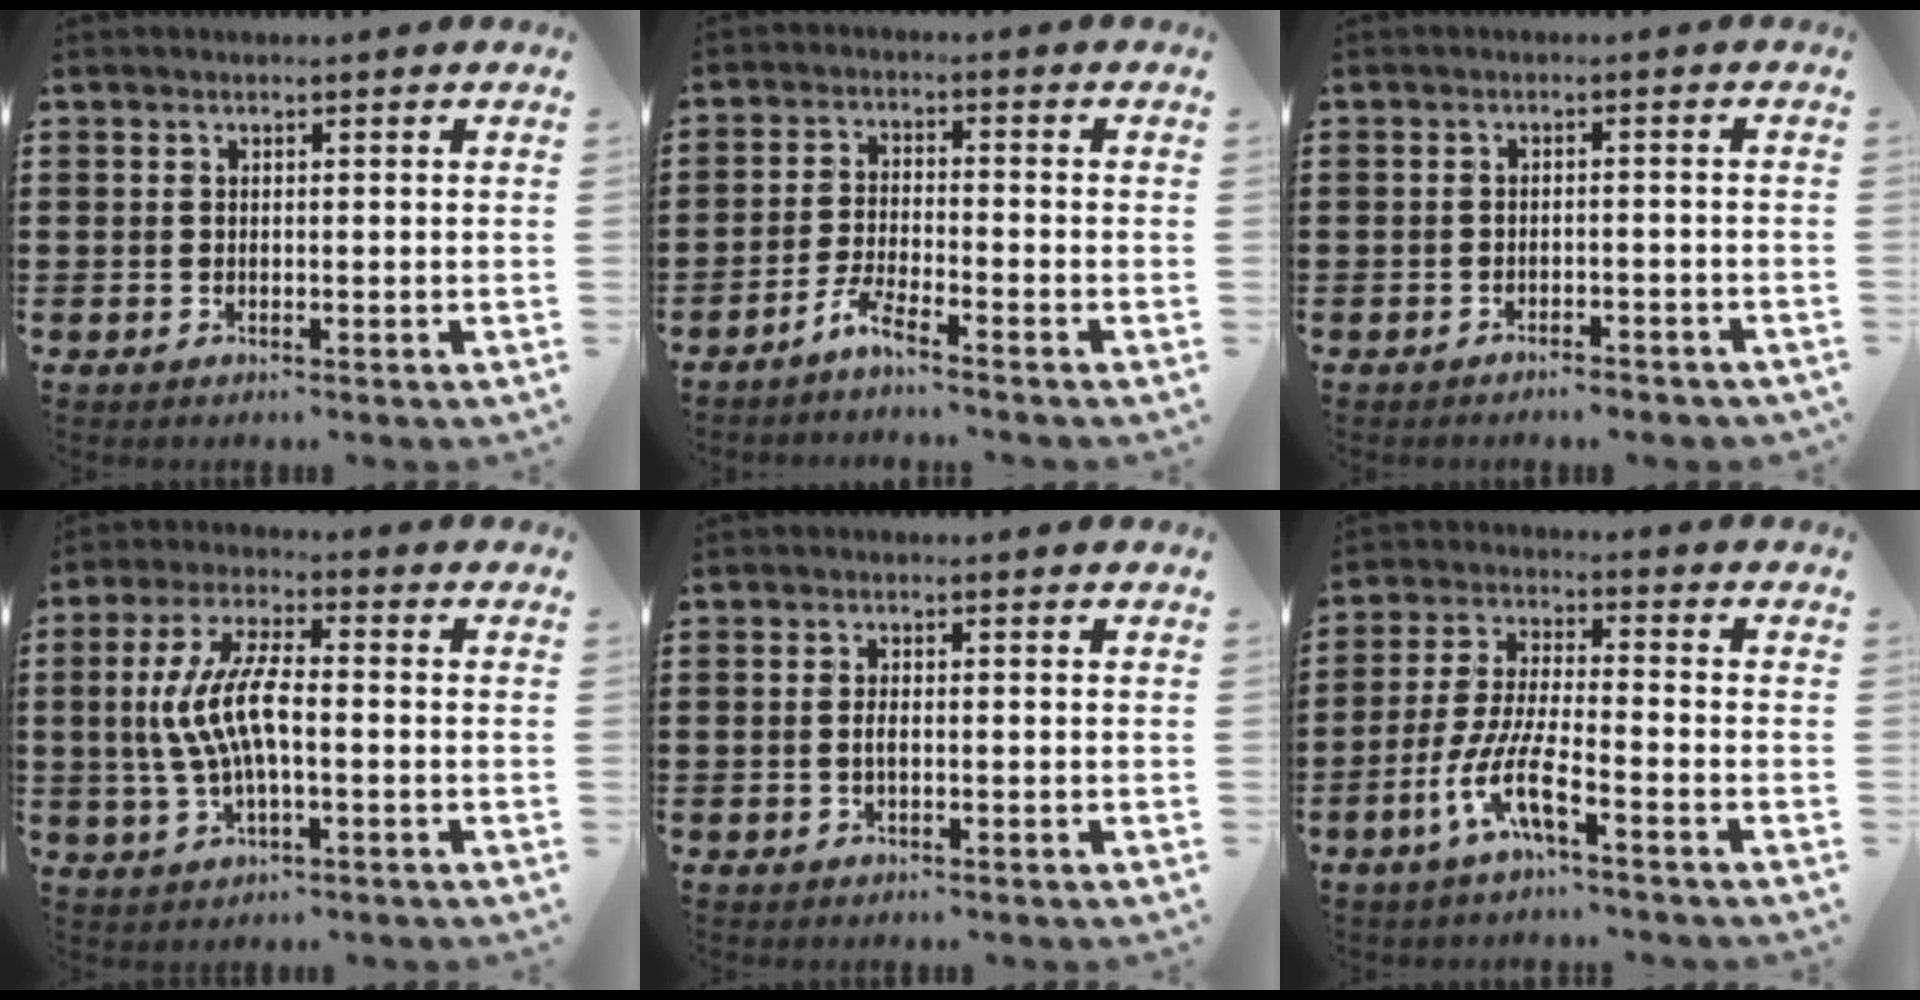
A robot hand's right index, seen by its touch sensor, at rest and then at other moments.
{"total": 3.7, "force": [-3.2, -0.2, 1.8], "torque": [-0.054, -0.005, -0.069]}
{"total": 2.0, "force": [-1.9, 0.1, 0.3], "torque": [-0.010, 0.000, -0.041]}
{"total": 9.1, "force": [-0.5, 3.0, 8.6], "torque": [-0.195, -0.009, -0.018]}
{"total": 1.3, "force": [-0.2, 0.4, 1.2], "torque": [-0.031, -0.003, -0.007]}
{"total": 8.3, "force": [-4.7, 1.2, 6.7], "torque": [-0.163, -0.016, -0.096]}